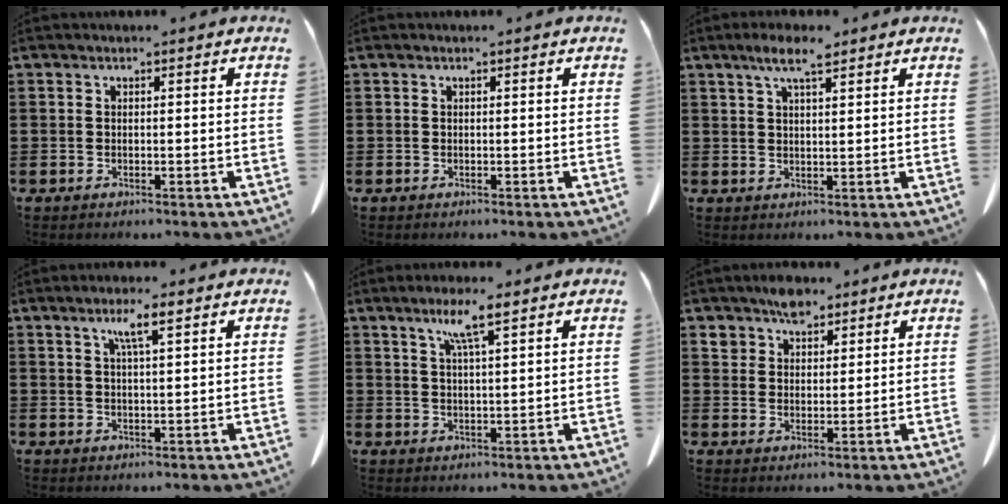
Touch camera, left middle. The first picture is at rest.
{"total": 0.0}
{"total": 4.7, "force": [3.0, 1.0, 3.5], "torque": [-0.074, 0.005, 0.052]}
{"total": 3.8, "force": [2.3, 0.4, 3.1], "torque": [-0.057, 0.002, 0.036]}
{"total": 5.3, "force": [3.5, 0.2, 4.0], "torque": [-0.089, 0.003, 0.057]}
{"total": 4.7, "force": [3.7, 2.8, 1.1], "torque": [-0.019, 0.003, 0.068]}